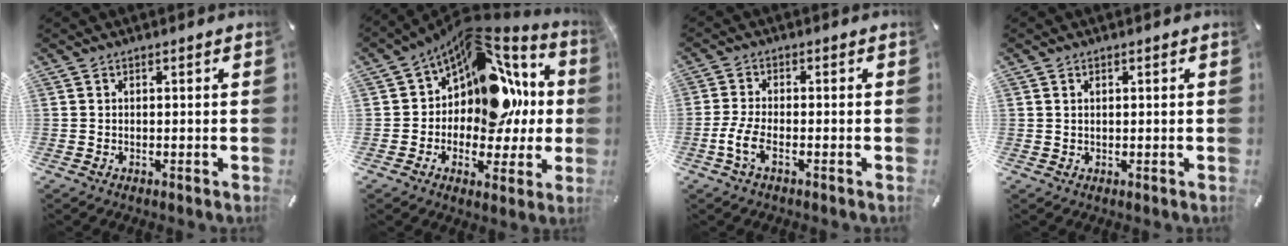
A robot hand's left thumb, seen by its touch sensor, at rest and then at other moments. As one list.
[{"total": 14.6, "force": [4.6, 10.7, 8.9], "torque": [-0.139, -0.053, 0.078]}, {"total": 5.4, "force": [-2.1, 2.1, 4.5], "torque": [-0.106, -0.006, -0.041]}, {"total": 0.9, "force": [0.3, 0.8, 0.4], "torque": [-0.010, 0.005, 0.005]}]